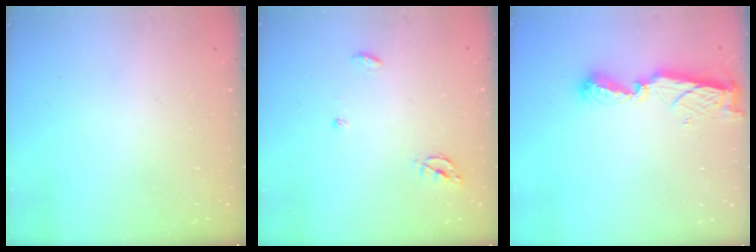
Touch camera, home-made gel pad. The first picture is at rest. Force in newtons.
{"total": 4.2, "press": 4.2, "slide": 0.3}
{"total": 8.4, "press": 8.4, "slide": 0.8}